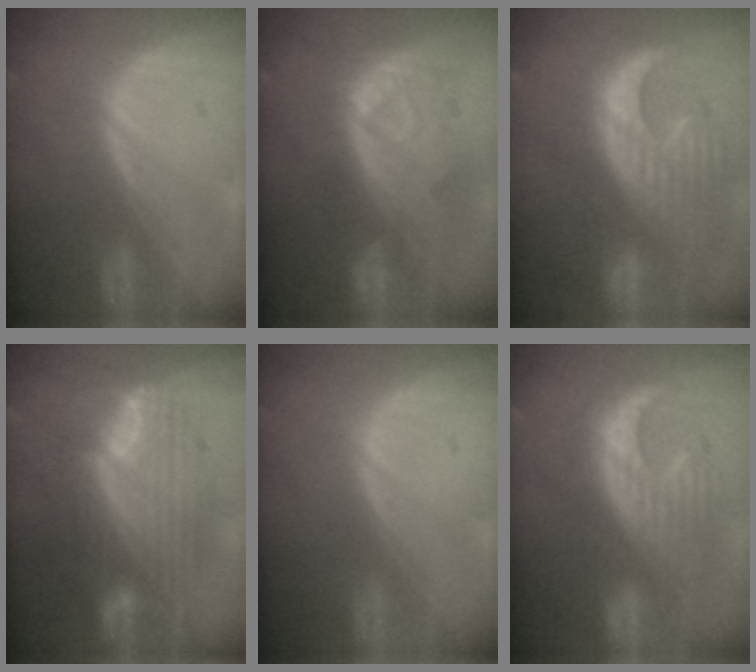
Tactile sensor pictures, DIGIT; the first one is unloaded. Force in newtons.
{"total": 10.9, "press": 9.6, "slide": 5.2}
{"total": 13.3, "press": 11.4, "slide": 6.9}
{"total": 11.9, "press": 11.9, "slide": 1.1}
{"total": 0.0}
{"total": 10.5, "press": 10.2, "slide": 2.5}